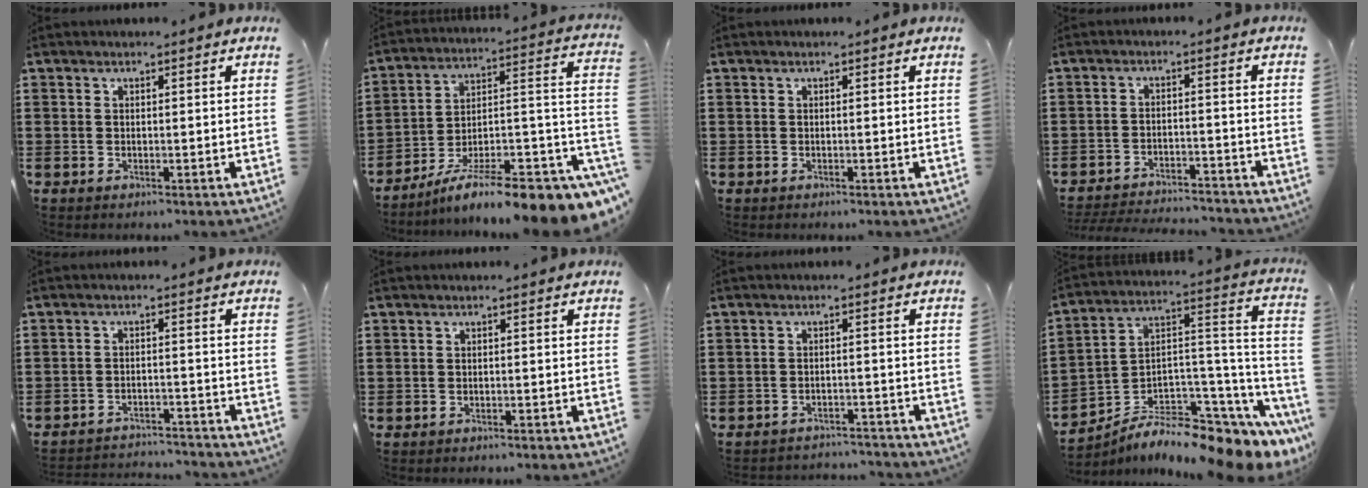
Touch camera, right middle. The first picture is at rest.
{"total": 9.7, "force": [-6.3, 1.4, 7.3], "torque": [-0.112, -0.010, -0.105]}
{"total": 0.0}
{"total": 4.0, "force": [-4.0, 0.3, 0.4], "torque": [-0.017, -0.001, -0.085]}
{"total": 3.1, "force": [-3.1, 0.2, 0.1], "torque": [-0.008, 0.000, -0.066]}
{"total": 0.6, "force": [-0.6, 0.1, 0.0], "torque": [-0.003, -0.001, -0.013]}
{"total": 2.6, "force": [-2.6, 0.2, 0.0], "torque": [-0.008, -0.002, -0.056]}
{"total": 7.2, "force": [-5.6, 2.1, 3.9], "torque": [-0.075, -0.013, -0.108]}